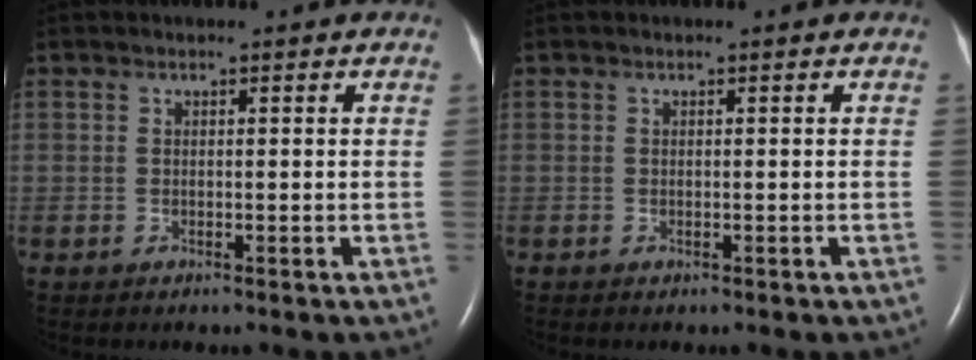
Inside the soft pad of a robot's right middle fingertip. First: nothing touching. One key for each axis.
{"total": 0.0}